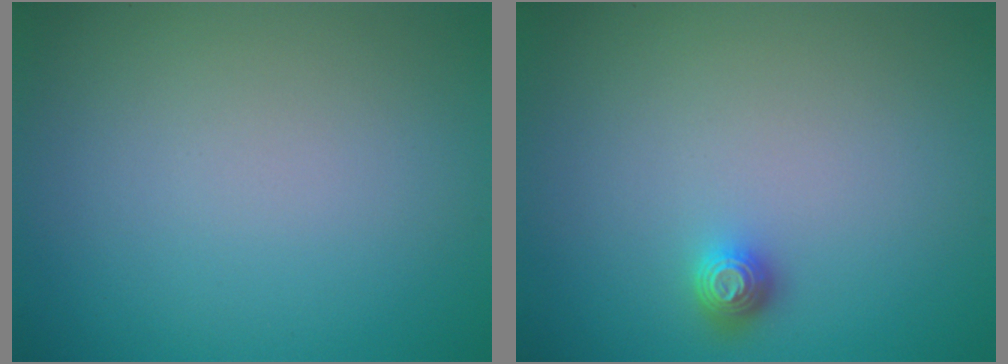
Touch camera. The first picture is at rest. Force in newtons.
{"total": 1.2, "press": 1.1, "slide": 0.4}